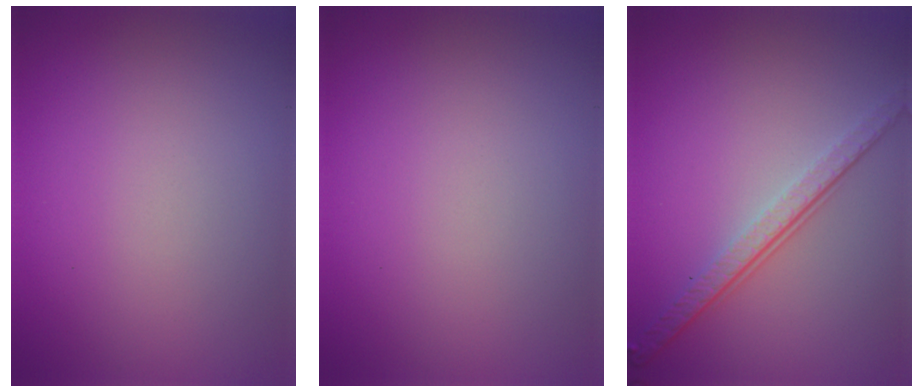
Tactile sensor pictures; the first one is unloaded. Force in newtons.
{"total": 0.0}
{"total": 3.8, "press": 2.7, "slide": 2.7}